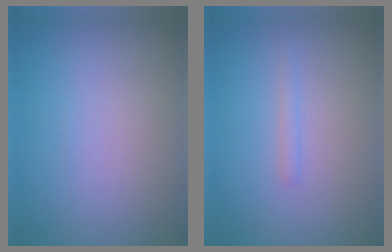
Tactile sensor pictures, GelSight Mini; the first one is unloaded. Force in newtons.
{"total": 0.7, "press": 0.7, "slide": 0.1}